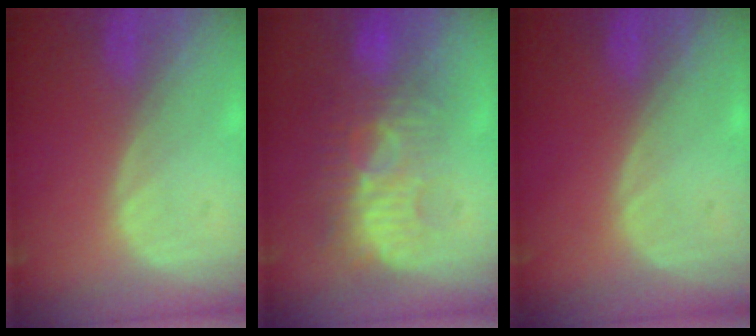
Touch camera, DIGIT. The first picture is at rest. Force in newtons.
{"total": 9.1, "press": 8.7, "slide": 2.7}
{"total": 0.0}